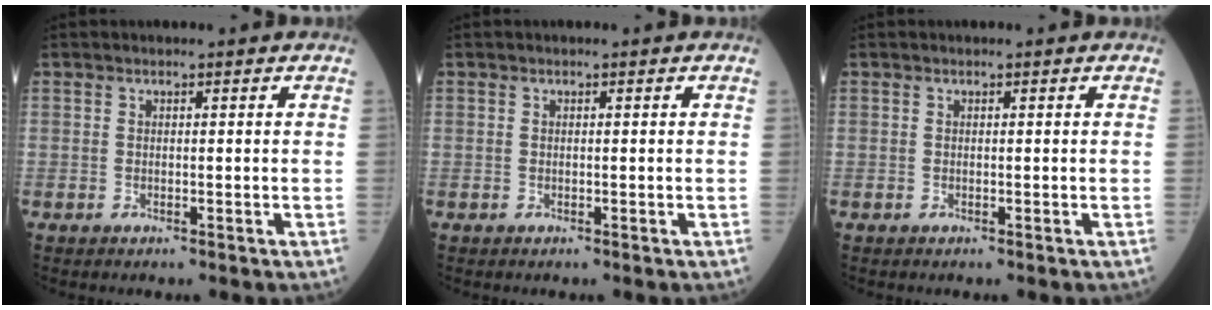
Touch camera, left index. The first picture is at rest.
{"total": 0.0}
{"total": 0.0}